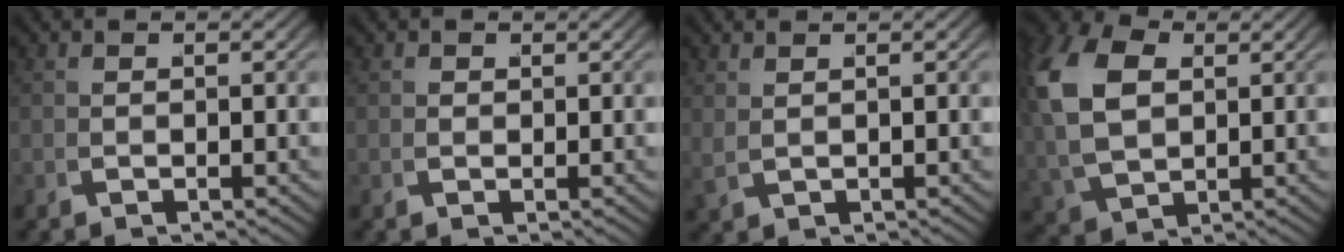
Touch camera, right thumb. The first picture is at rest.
{"total": 0.6, "force": [0.4, 0.4, -0.2], "torque": [0.005, -0.009, 0.012]}
{"total": 1.4, "force": [1.1, 0.2, 0.7], "torque": [-0.016, 0.001, 0.032]}
{"total": 8.6, "force": [1.7, 6.4, 5.4], "torque": [-0.139, -0.027, 0.052]}